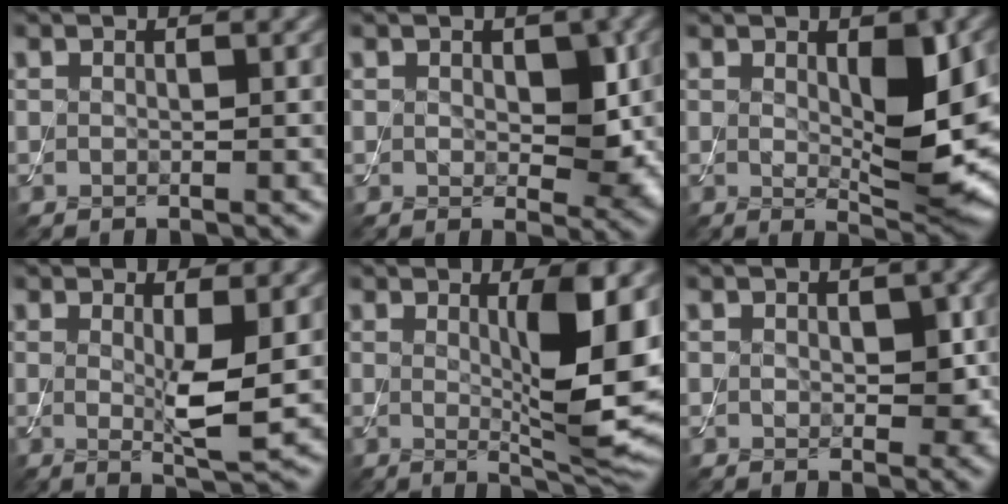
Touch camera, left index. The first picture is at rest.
{"total": 4.0, "force": [0.6, 2.5, 3.0], "torque": [-0.041, -0.009, 0.011]}
{"total": 5.2, "force": [0.6, 1.7, 4.9], "torque": [-0.073, -0.009, 0.013]}
{"total": 3.6, "force": [0.3, 0.6, 3.6], "torque": [-0.063, -0.013, 0.009]}
{"total": 7.2, "force": [1.0, 1.4, 7.0], "torque": [-0.100, -0.017, 0.022]}
{"total": 2.8, "force": [0.2, 1.7, 2.2], "torque": [-0.030, -0.005, 0.007]}